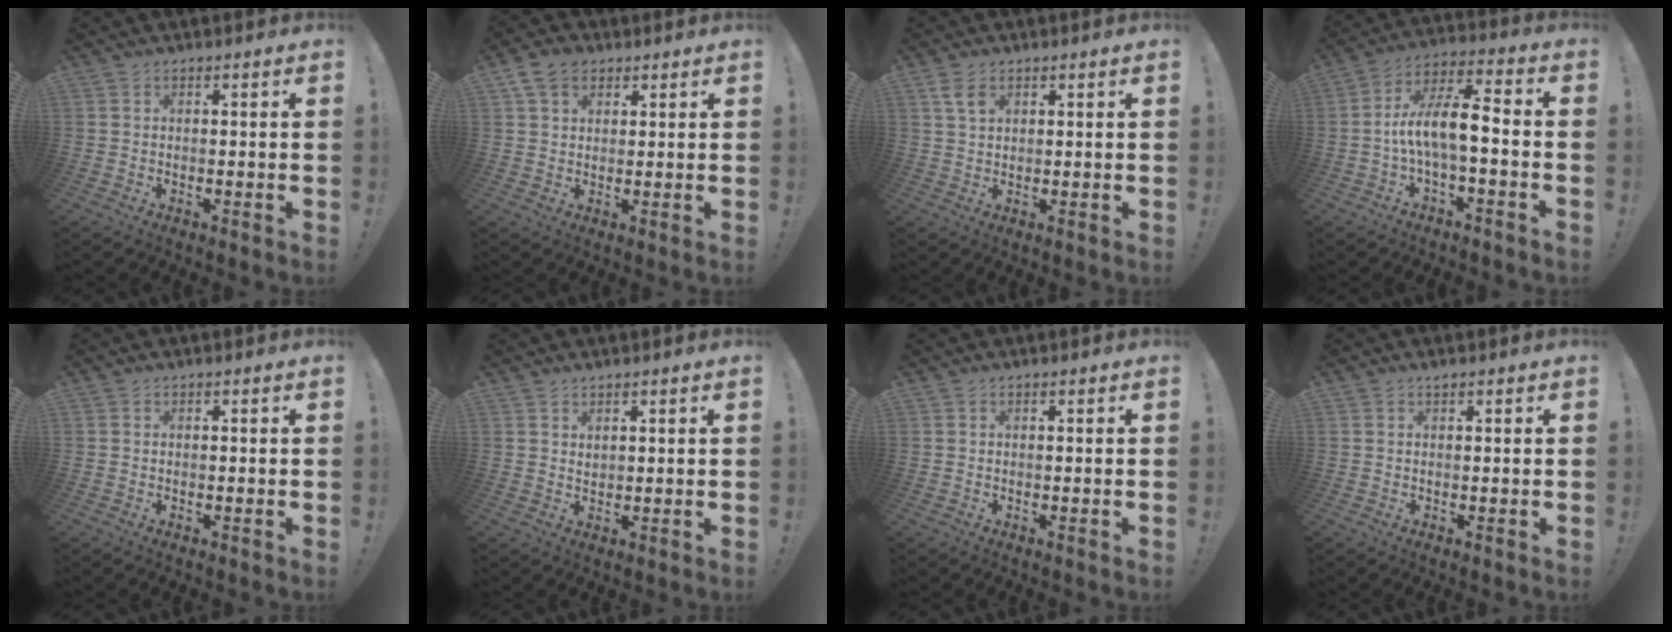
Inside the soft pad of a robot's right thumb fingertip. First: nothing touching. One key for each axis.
{"total": 6.8, "fx": 3.5, "fy": 4.9, "fz": 3.3, "tx": -0.064, "ty": 0.001, "tz": 0.070}
{"total": 4.2, "fx": 2.1, "fy": 2.4, "fz": 2.8, "tx": -0.043, "ty": -0.004, "tz": 0.038}
{"total": 12.0, "fx": -2.1, "fy": 3.7, "fz": 11.2, "tx": -0.205, "ty": 0.012, "tz": -0.035}
{"total": 0.0}
{"total": 1.7, "fx": 1.5, "fy": 0.5, "fz": 0.5, "tx": 0.003, "ty": -0.009, "tz": 0.026}
{"total": 0.0}
{"total": 0.7, "fx": 0.7, "fy": 0.0, "fz": 0.1, "tx": -0.005, "ty": 0.000, "tz": 0.014}